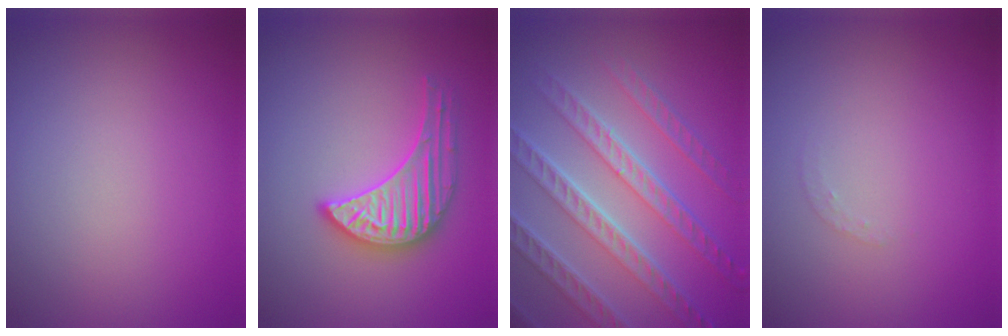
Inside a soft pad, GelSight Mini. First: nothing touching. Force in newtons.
{"total": 3.6, "press": 3.6, "slide": 0.4}
{"total": 8.0, "press": 5.7, "slide": 5.6}
{"total": 0.7, "press": 0.7, "slide": 0.1}